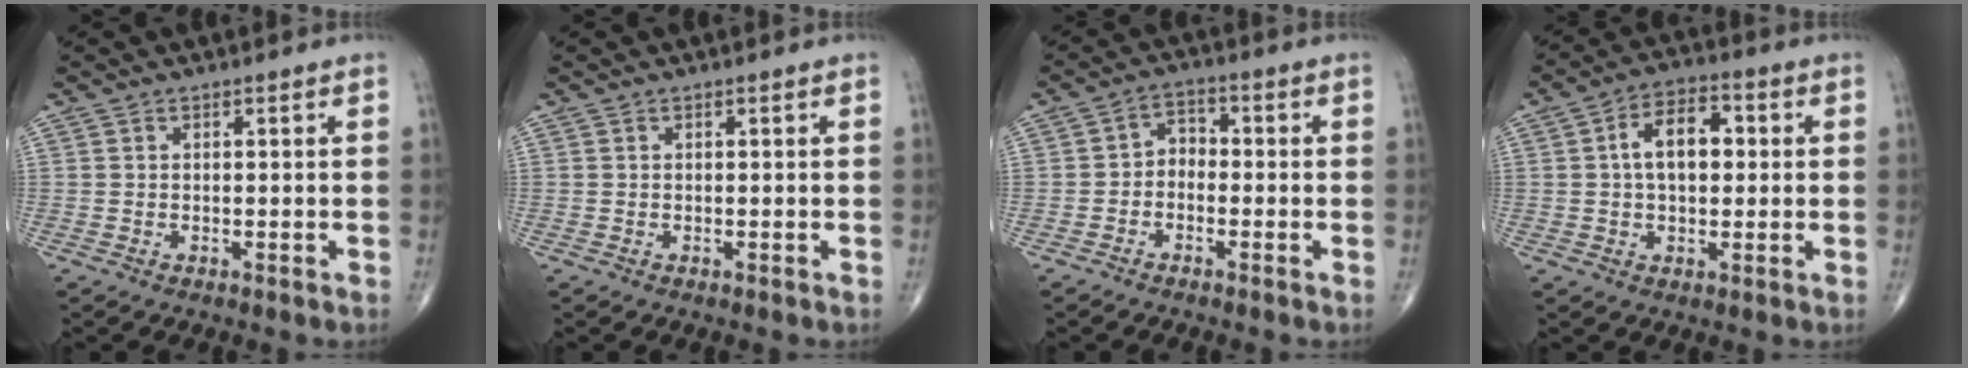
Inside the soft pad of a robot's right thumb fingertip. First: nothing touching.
{"total": 0.0}
{"total": 3.8, "force": [-1.2, 2.8, 2.2], "torque": [-0.017, 0.025, -0.035]}
{"total": 9.4, "force": [1.2, 5.7, 7.4], "torque": [-0.109, 0.021, 0.015]}